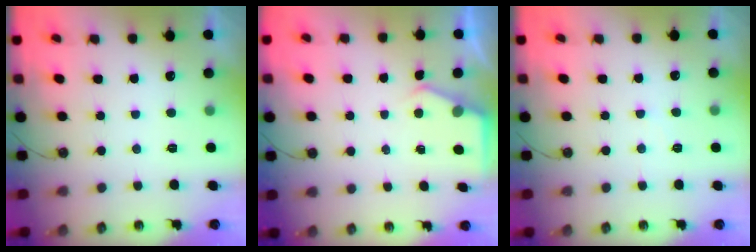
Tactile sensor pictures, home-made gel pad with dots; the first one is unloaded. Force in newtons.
{"total": 2.9, "press": 2.9, "slide": 0.5}
{"total": 4.0, "press": 3.9, "slide": 0.6}